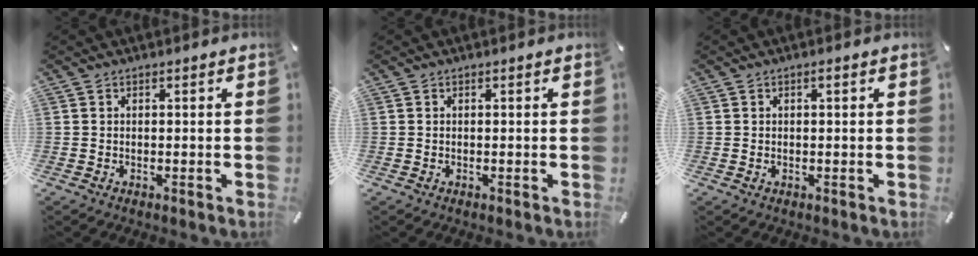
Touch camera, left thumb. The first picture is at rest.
{"total": 0.0}
{"total": 1.2, "force": [0.3, 0.3, 1.1], "torque": [-0.021, 0.001, 0.004]}